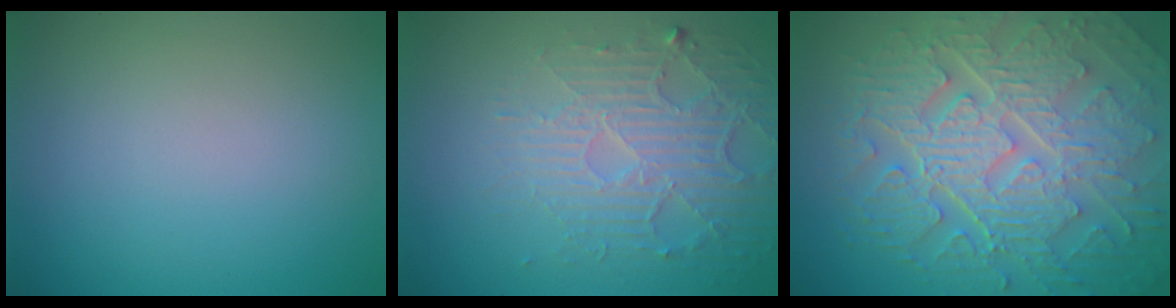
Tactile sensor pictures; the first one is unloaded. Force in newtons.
{"total": 5.1, "press": 3.5, "slide": 3.7}
{"total": 10.6, "press": 7.0, "slide": 8.0}